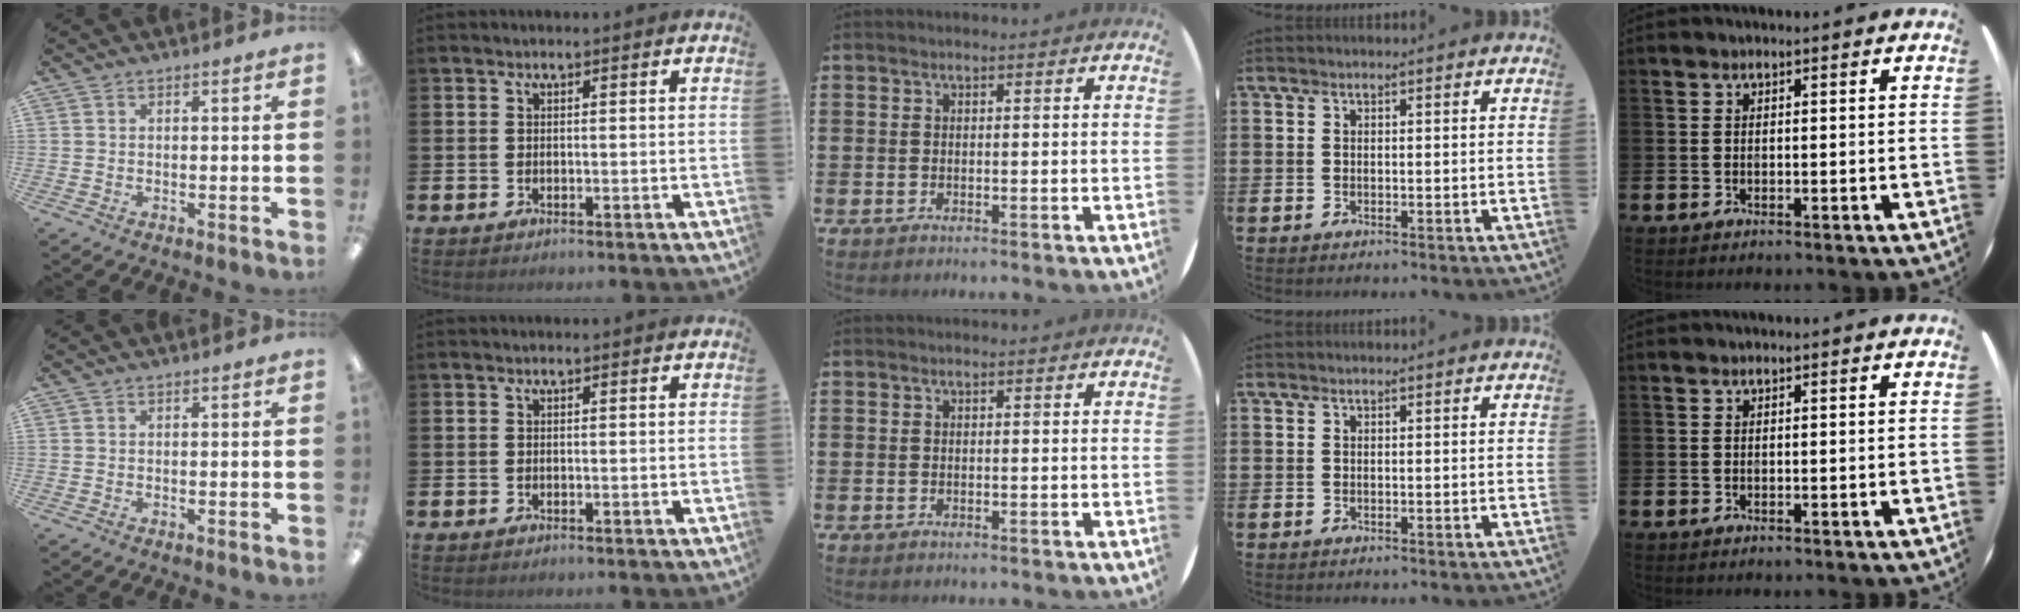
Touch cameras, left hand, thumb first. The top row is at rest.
{}